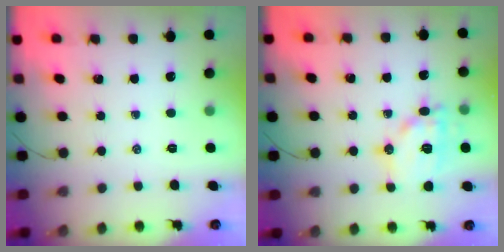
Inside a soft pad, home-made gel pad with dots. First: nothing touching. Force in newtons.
{"total": 14.0, "press": 13.9, "slide": 1.1}